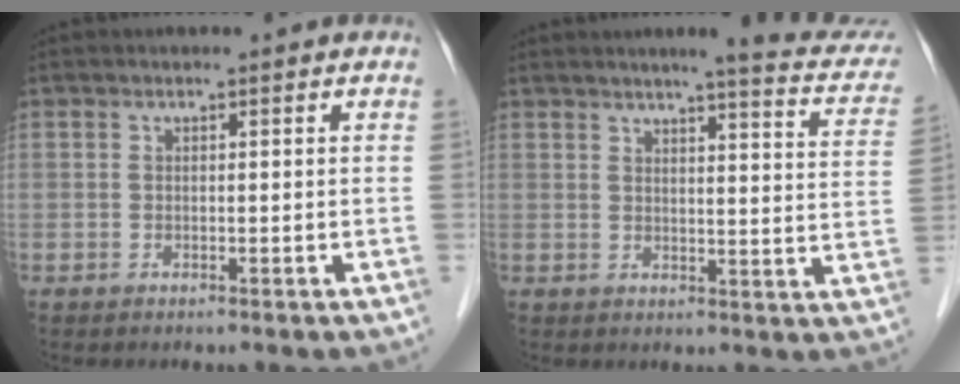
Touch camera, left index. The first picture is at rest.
{"total": 12.6, "force": [10.7, 0.8, 6.6], "torque": [-0.068, -0.021, 0.101]}